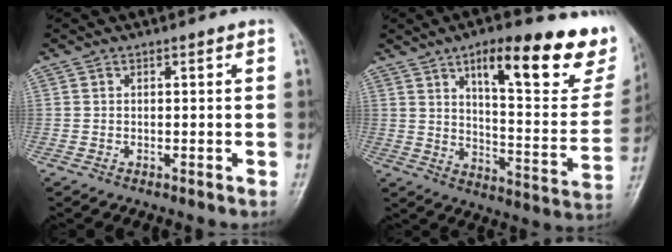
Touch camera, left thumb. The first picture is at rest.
{"total": 24.3, "force": [14.9, 7.8, 17.6], "torque": [-0.189, -0.060, 0.212]}